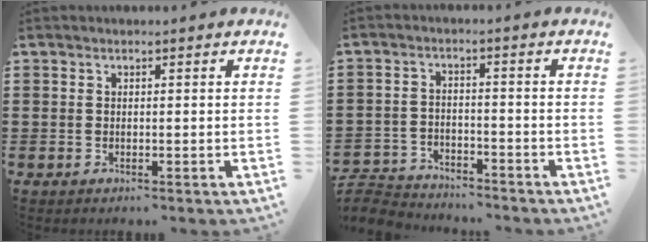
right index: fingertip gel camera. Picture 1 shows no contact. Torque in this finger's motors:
{"motor_torque": [-2.14, 0.00, -1.06, -0.21]}